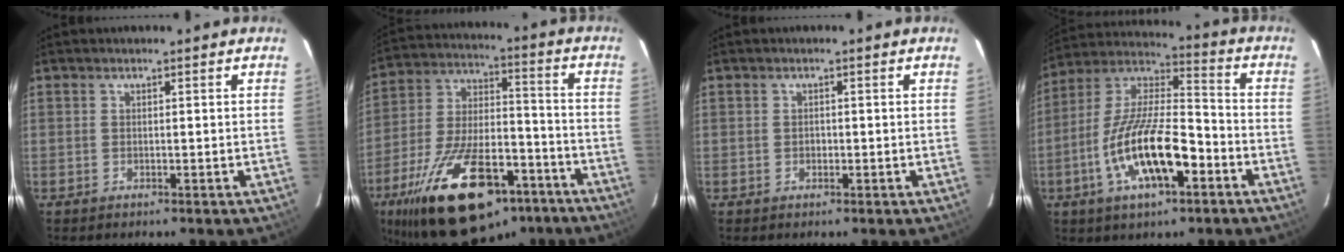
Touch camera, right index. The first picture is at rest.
{"total": 28.4, "force": [-17.8, 12.6, 18.2], "torque": [-0.344, -0.009, -0.271]}
{"total": 0.8, "force": [-0.3, 0.7, 0.1], "torque": [-0.001, 0.001, -0.004]}
{"total": 17.7, "force": [-7.1, 6.1, 15.0], "torque": [-0.300, -0.005, -0.131]}